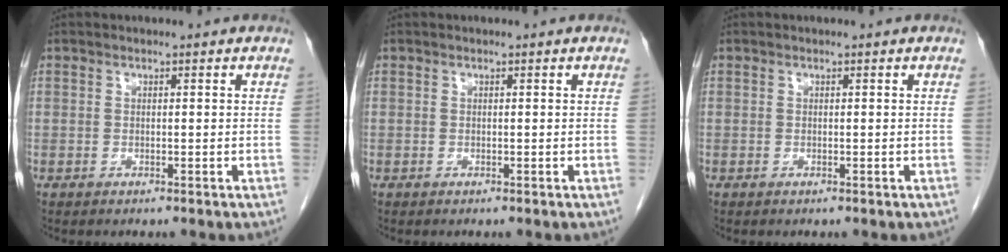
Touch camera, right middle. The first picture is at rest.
{"total": 0.0}
{"total": 0.0}